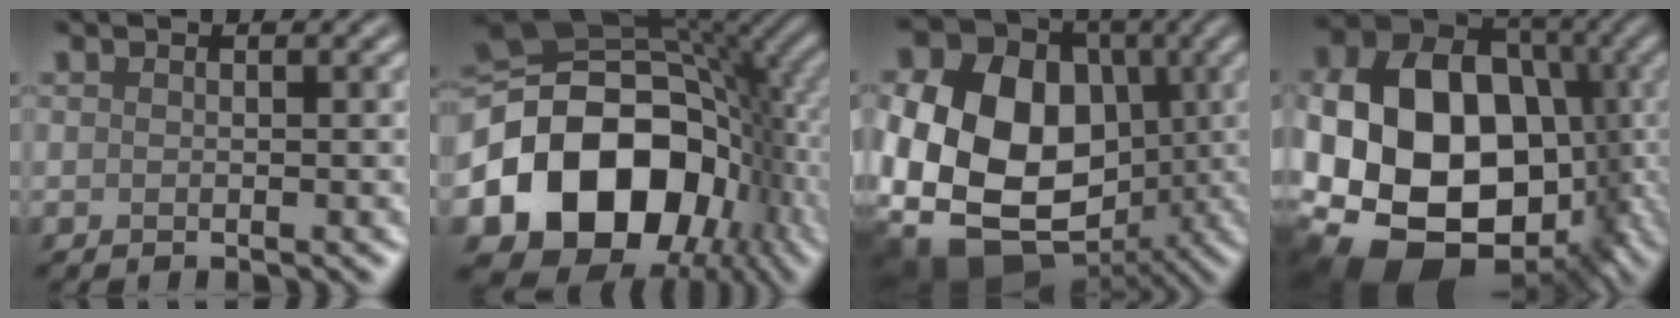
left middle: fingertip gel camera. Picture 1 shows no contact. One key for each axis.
{"total": 16.8, "fx": -3.9, "fy": 12.6, "fz": 10.4, "tx": -0.171, "ty": -0.016, "tz": -0.069}
{"total": 19.8, "fx": -2.6, "fy": 16.0, "fz": 11.3, "tx": -0.215, "ty": -0.002, "tz": -0.079}
{"total": 18.6, "fx": -3.4, "fy": 14.0, "fz": 11.8, "tx": -0.211, "ty": -0.014, "tz": -0.047}